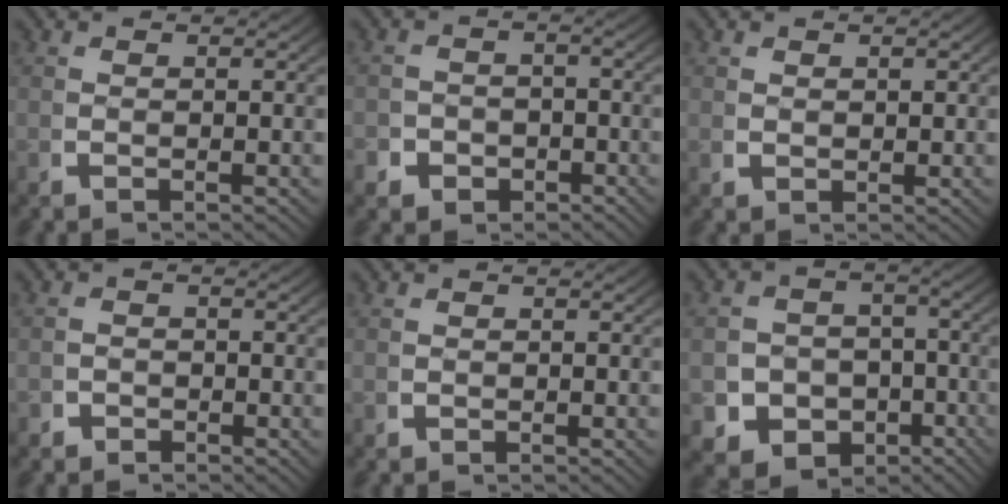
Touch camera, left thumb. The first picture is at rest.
{"total": 3.7, "force": [-2.3, 2.8, 1.0], "torque": [-0.012, -0.018, -0.035]}
{"total": 1.0, "force": [0.8, 0.5, 0.4], "torque": [-0.005, -0.002, 0.022]}
{"total": 1.6, "force": [-1.3, 0.8, 0.0], "torque": [0.002, -0.011, -0.023]}
{"total": 0.0}
{"total": 13.8, "force": [-6.2, 11.4, 4.6], "torque": [-0.091, -0.063, -0.091]}